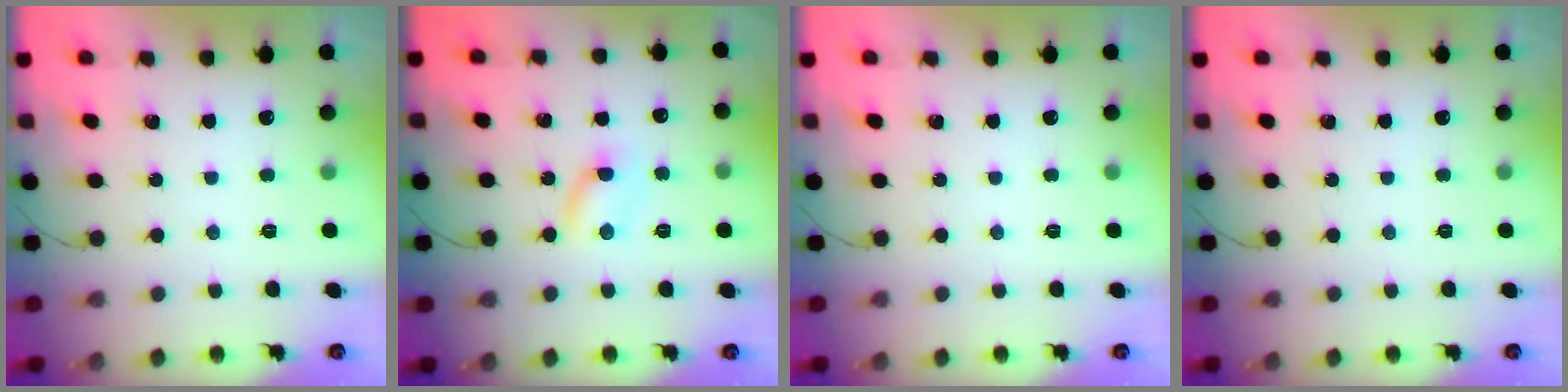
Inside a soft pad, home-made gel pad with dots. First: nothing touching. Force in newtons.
{"total": 5.0, "press": 4.9, "slide": 1.3}
{"total": 0.0}
{"total": 0.0}